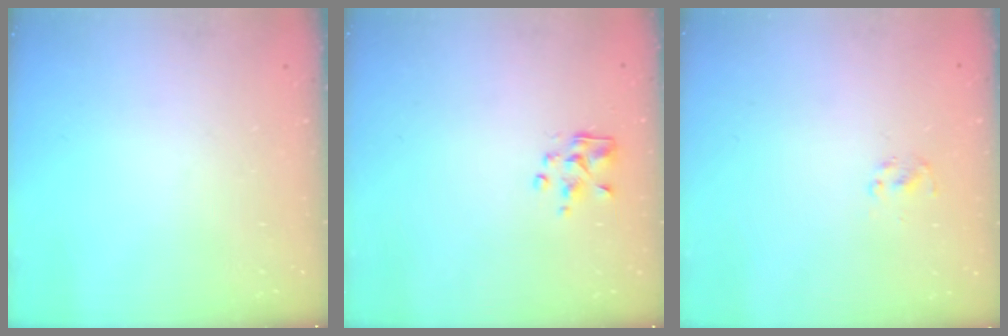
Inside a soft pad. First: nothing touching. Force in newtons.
{"total": 2.4, "press": 2.4, "slide": 0.2}
{"total": 2.1, "press": 1.9, "slide": 0.9}